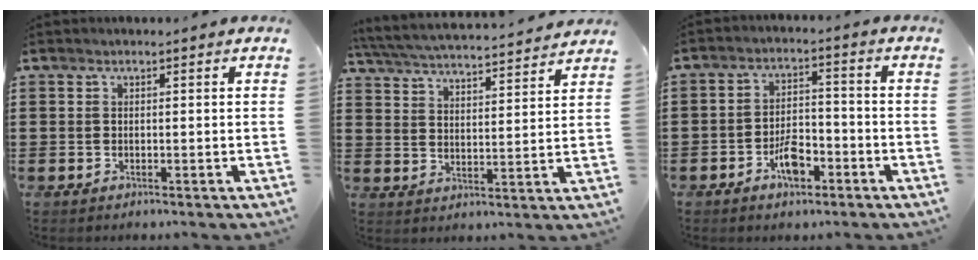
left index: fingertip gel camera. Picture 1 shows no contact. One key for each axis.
{"total": 4.9, "fx": 4.8, "fy": -0.5, "fz": 0.8, "tx": -0.041, "ty": -0.036, "tz": 0.079}
{"total": 5.4, "fx": -3.0, "fy": 2.7, "fz": 3.6, "tx": -0.065, "ty": 0.009, "tz": -0.054}